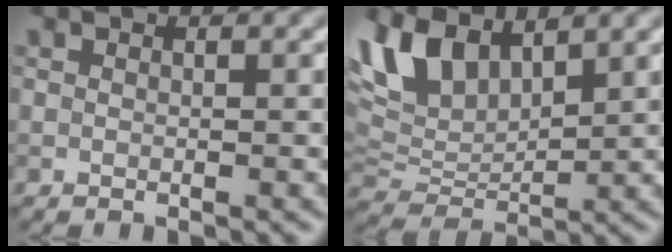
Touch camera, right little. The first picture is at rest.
{"total": 7.4, "force": [4.0, 3.8, 4.9], "torque": [-0.114, 0.006, 0.075]}